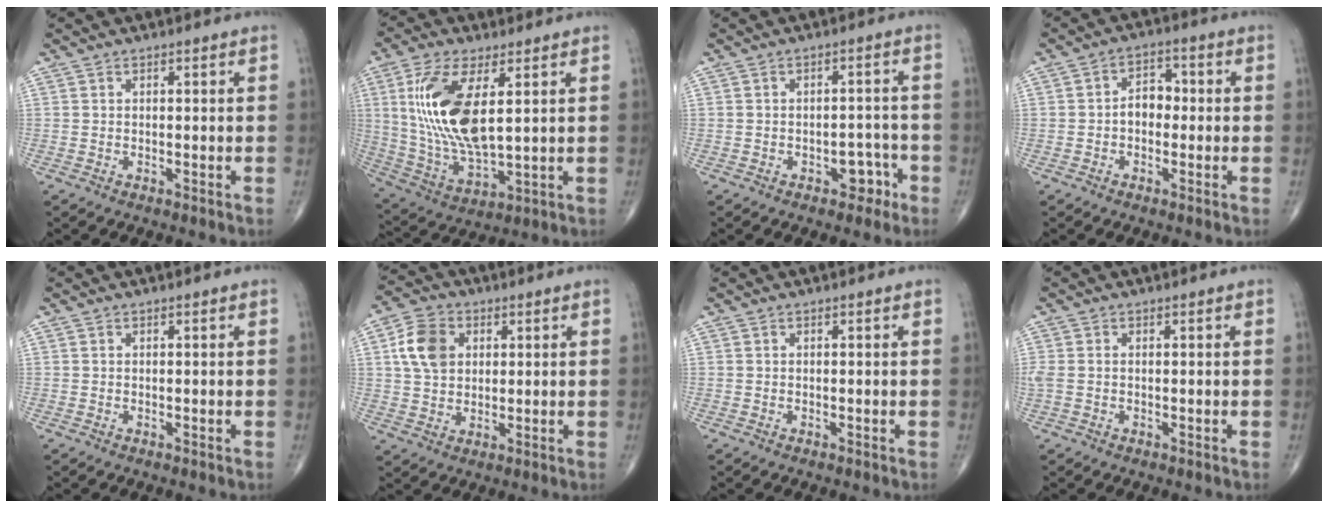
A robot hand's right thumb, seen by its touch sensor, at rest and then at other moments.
{"total": 17.0, "force": [3.9, 7.0, 15.0], "torque": [-0.313, -0.021, 0.085]}
{"total": 4.3, "force": [-2.3, 2.6, 2.4], "torque": [-0.009, 0.027, -0.031]}
{"total": 4.6, "force": [-0.6, 3.3, 3.2], "torque": [-0.032, 0.021, -0.020]}
{"total": 0.0}
{"total": 8.9, "force": [2.2, 6.7, 5.5], "torque": [-0.088, 0.002, 0.039]}
{"total": 0.0}
{"total": 2.5, "force": [-0.1, 1.6, 2.0], "torque": [-0.069, 0.007, 0.000]}